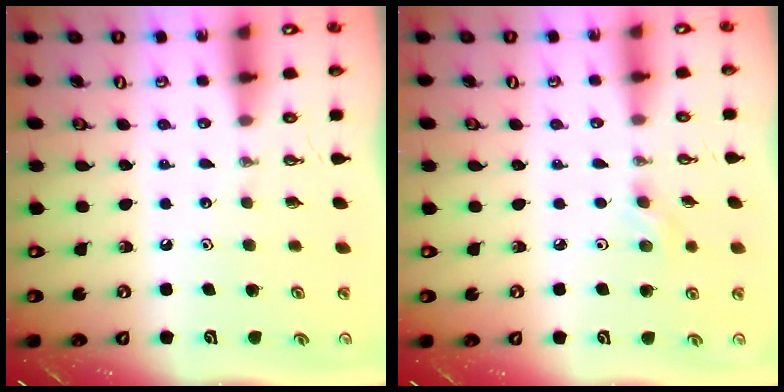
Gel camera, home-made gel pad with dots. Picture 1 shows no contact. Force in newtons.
{"total": 2.1, "press": 2.0, "slide": 0.5}